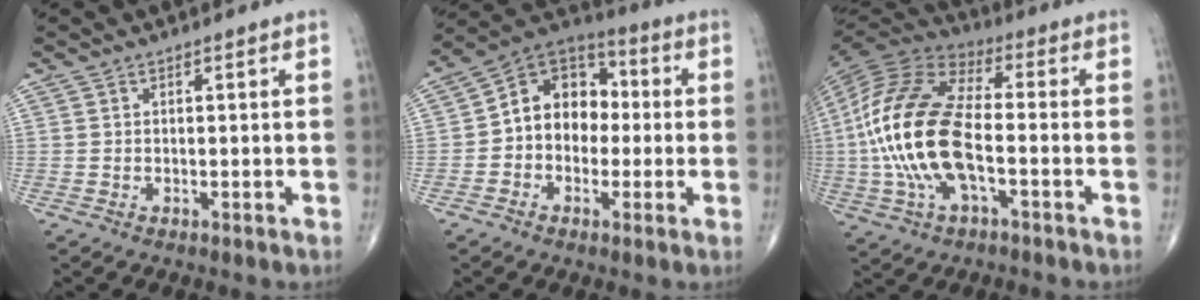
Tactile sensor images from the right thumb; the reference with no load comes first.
{"total": 12.7, "force": [-0.3, 9.9, 7.9], "torque": [-0.083, 0.041, -0.021]}
{"total": 20.6, "force": [-3.0, 9.6, 18.0], "torque": [-0.384, 0.022, -0.059]}